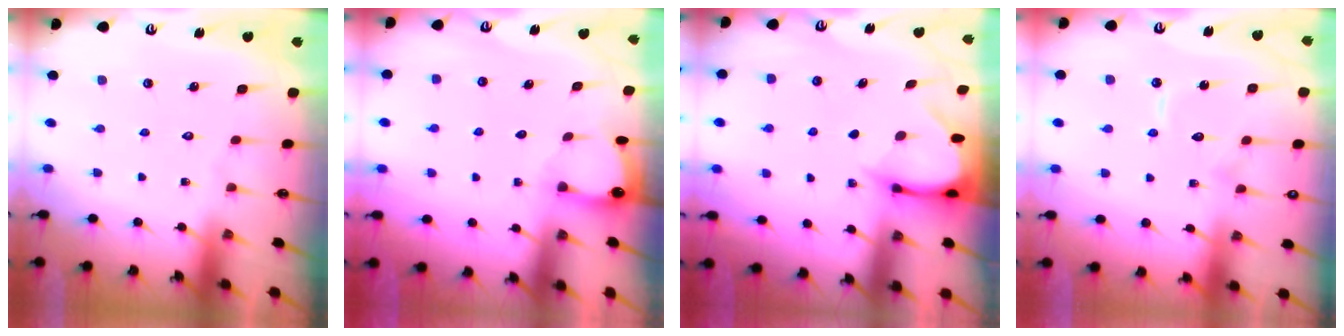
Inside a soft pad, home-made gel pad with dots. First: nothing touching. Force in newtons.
{"total": 2.0, "press": 2.0, "slide": 0.2}
{"total": 3.4, "press": 3.4, "slide": 0.3}
{"total": 8.5, "press": 8.5, "slide": 0.7}